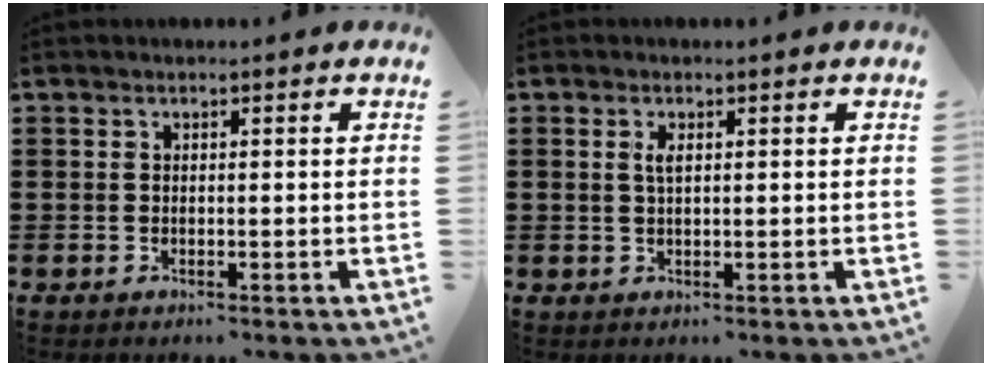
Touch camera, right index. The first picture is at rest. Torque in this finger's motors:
{"motor_torque": [0.17, -0.17, 0.01, 0.05]}